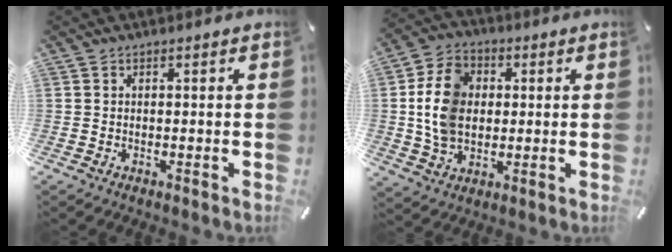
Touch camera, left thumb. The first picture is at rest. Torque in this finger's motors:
{"motor_torque": [1.90, 1.86, 0.84, 0.36, 0.19]}